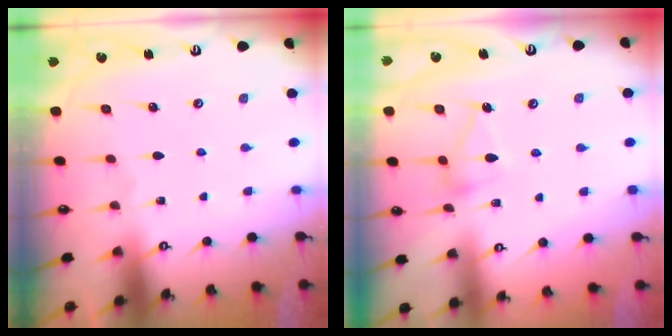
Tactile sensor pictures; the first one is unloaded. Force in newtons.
{"total": 9.7, "press": 9.7, "slide": 0.6}